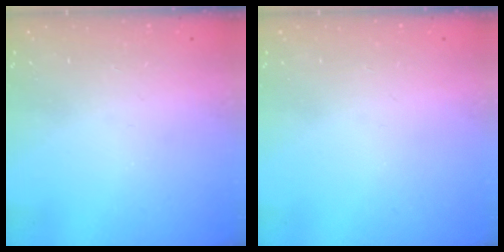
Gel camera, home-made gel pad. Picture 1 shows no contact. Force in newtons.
{"total": 0.0}